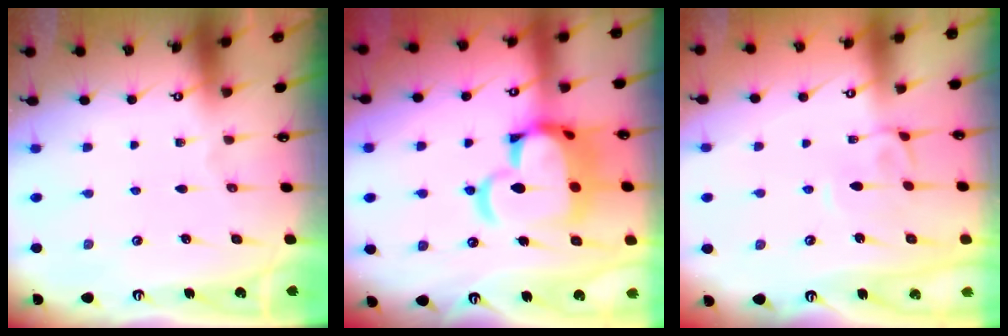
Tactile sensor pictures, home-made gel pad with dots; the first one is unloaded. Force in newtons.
{"total": 14.4, "press": 14.3, "slide": 1.8}
{"total": 3.0, "press": 2.9, "slide": 0.7}